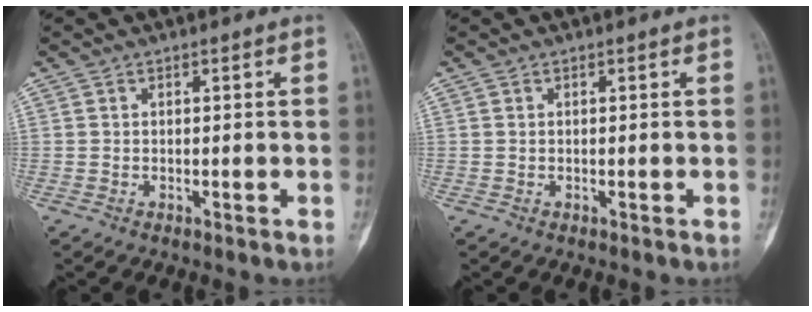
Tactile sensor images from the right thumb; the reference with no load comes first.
{"total": 0.0}